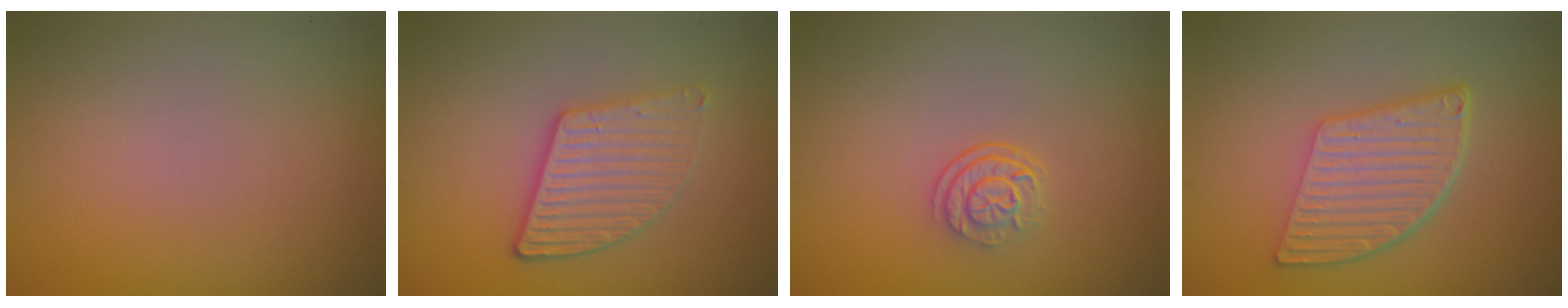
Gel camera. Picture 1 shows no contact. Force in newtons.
{"total": 4.0, "press": 3.3, "slide": 2.2}
{"total": 2.6, "press": 1.8, "slide": 1.9}
{"total": 5.8, "press": 4.3, "slide": 3.9}